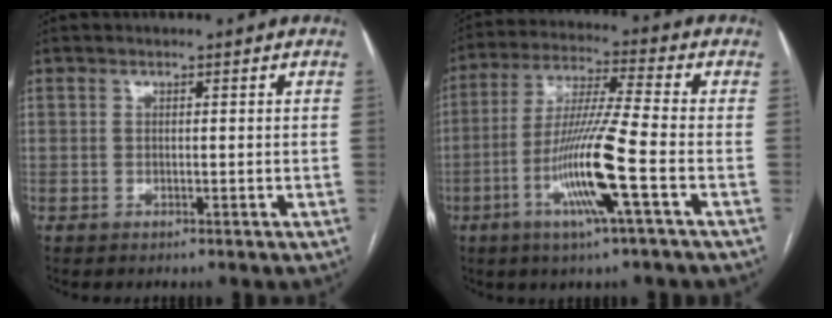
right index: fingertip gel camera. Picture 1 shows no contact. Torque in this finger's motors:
{"motor_torque": [2.14, 0.00, 1.05, 0.21]}